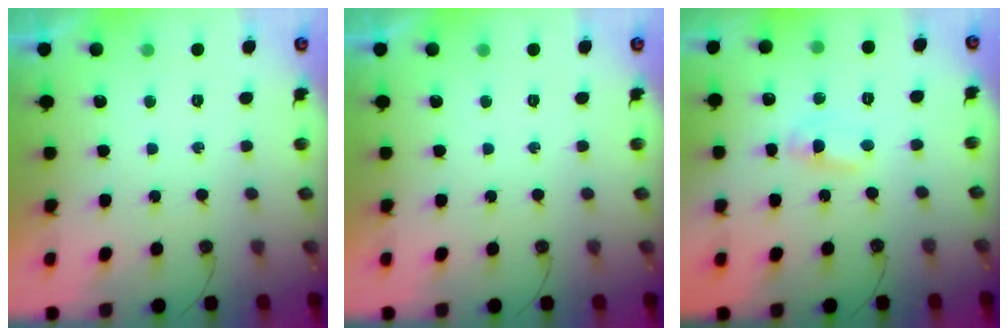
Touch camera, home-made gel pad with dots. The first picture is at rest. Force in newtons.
{"total": 0.0}
{"total": 2.9, "press": 2.9, "slide": 0.4}